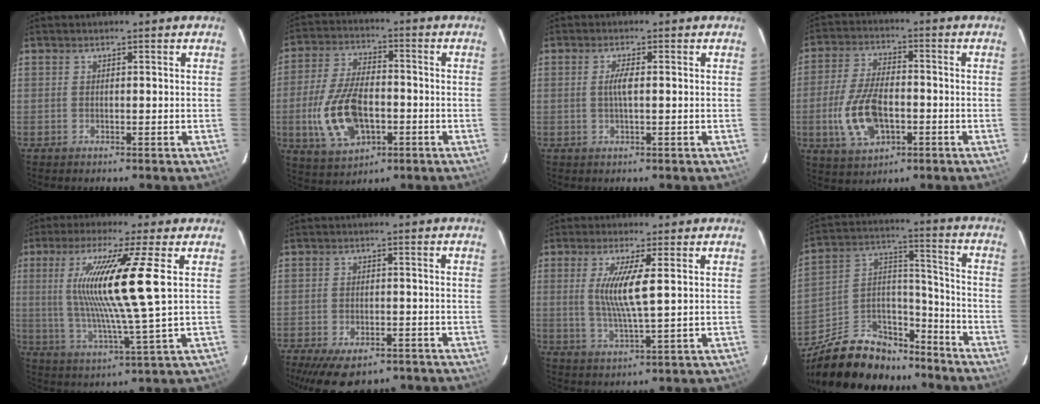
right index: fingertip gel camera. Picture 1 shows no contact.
{"total": 14.5, "force": [-3.6, 8.0, 11.6], "torque": [-0.248, -0.001, -0.053]}
{"total": 2.4, "force": [0.1, 0.2, 2.4], "torque": [-0.047, 0.000, 0.002]}
{"total": 12.1, "force": [-3.3, 6.5, 9.7], "torque": [-0.207, -0.001, -0.052]}
{"total": 15.3, "force": [3.5, -0.4, 14.9], "torque": [-0.269, -0.007, 0.071]}
{"total": 13.9, "force": [-10.3, 6.3, 7.0], "torque": [-0.156, -0.015, -0.147]}
{"total": 7.5, "force": [1.4, 0.3, 7.4], "torque": [-0.147, -0.010, 0.030]}
{"total": 20.8, "force": [-15.2, 11.1, 8.9], "torque": [-0.190, 0.068, -0.226]}